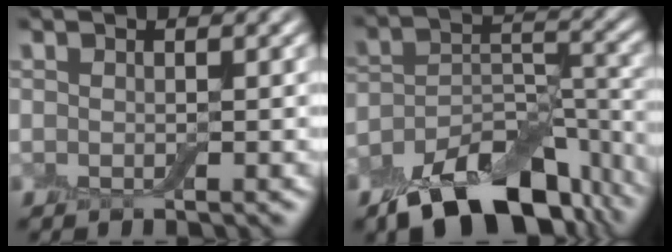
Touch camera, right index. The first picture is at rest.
{"total": 12.1, "force": [-8.2, 6.3, 6.2], "torque": [-0.113, -0.008, -0.137]}